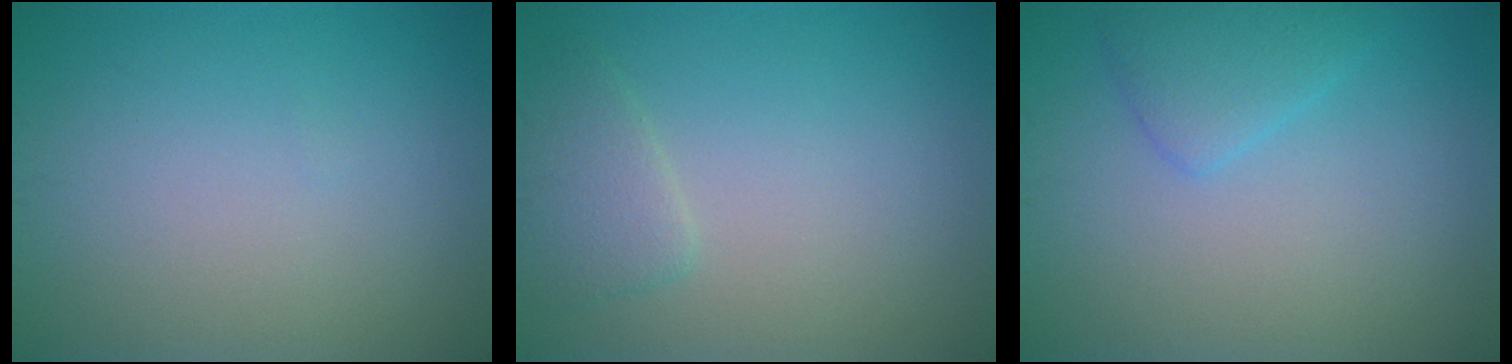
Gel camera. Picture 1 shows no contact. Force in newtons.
{"total": 2.2, "press": 2.2, "slide": 0.1}
{"total": 2.3, "press": 2.3, "slide": 0.2}